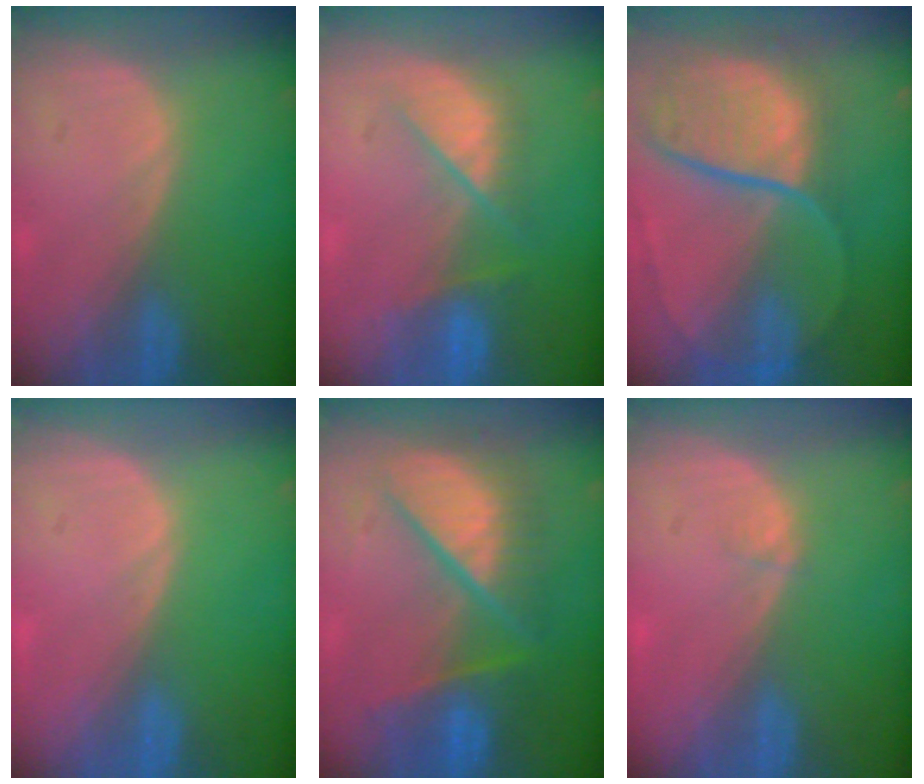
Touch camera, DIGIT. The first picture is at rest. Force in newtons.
{"total": 5.6, "press": 5.6, "slide": 0.9}
{"total": 11.4, "press": 9.4, "slide": 6.4}
{"total": 0.0}
{"total": 10.4, "press": 10.3, "slide": 1.3}
{"total": 0.5, "press": 0.5, "slide": 0.2}